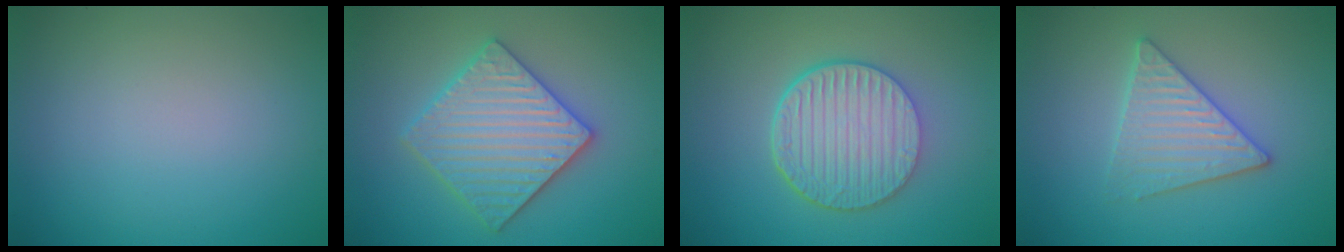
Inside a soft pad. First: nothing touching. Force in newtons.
{"total": 5.9, "press": 5.8, "slide": 1.0}
{"total": 6.5, "press": 4.8, "slide": 4.5}
{"total": 4.0, "press": 4.0, "slide": 0.5}